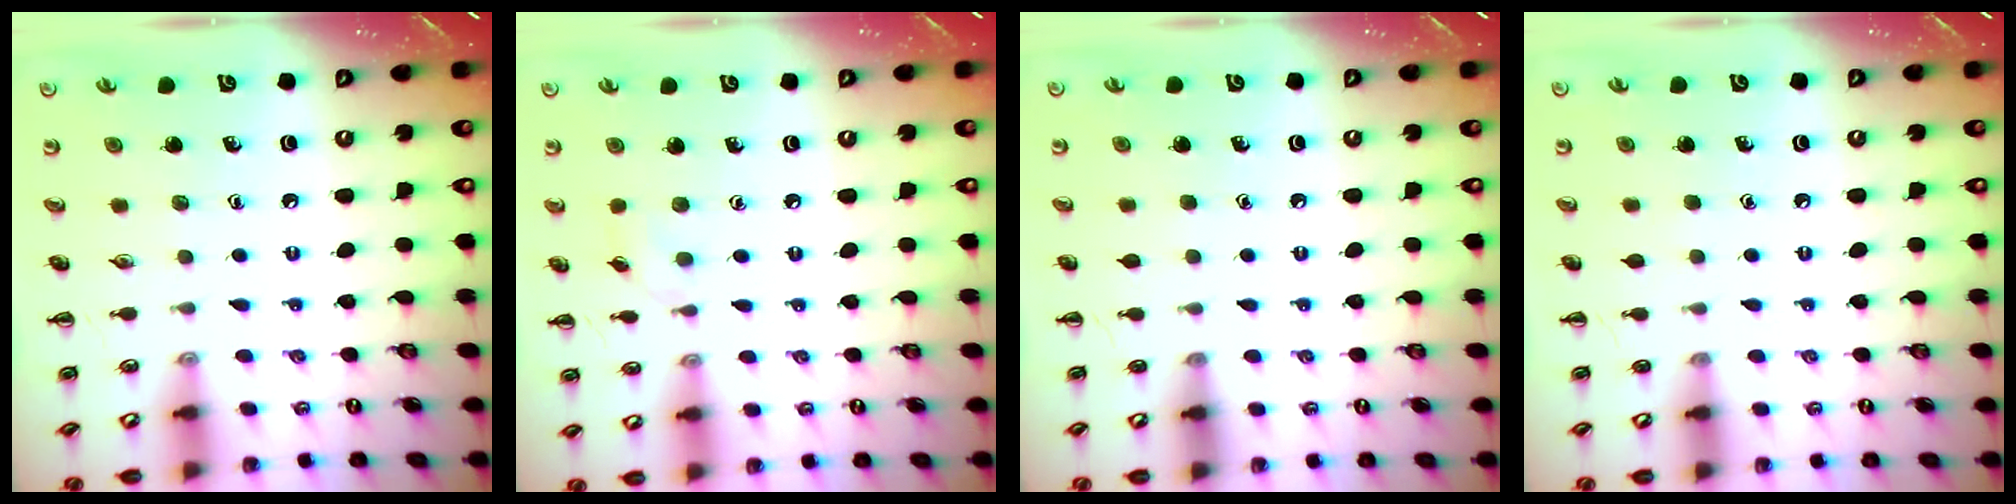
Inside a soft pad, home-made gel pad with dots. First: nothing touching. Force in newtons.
{"total": 3.2, "press": 2.9, "slide": 1.4}
{"total": 0.0}
{"total": 0.0}